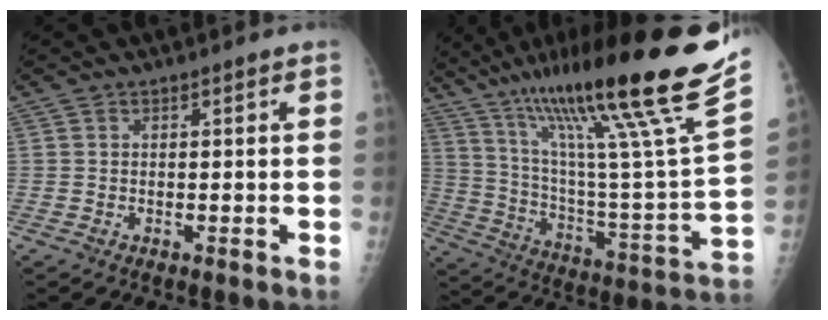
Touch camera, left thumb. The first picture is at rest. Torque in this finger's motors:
{"motor_torque": [1.67, -0.75, 1.56, -1.22, 0.41]}